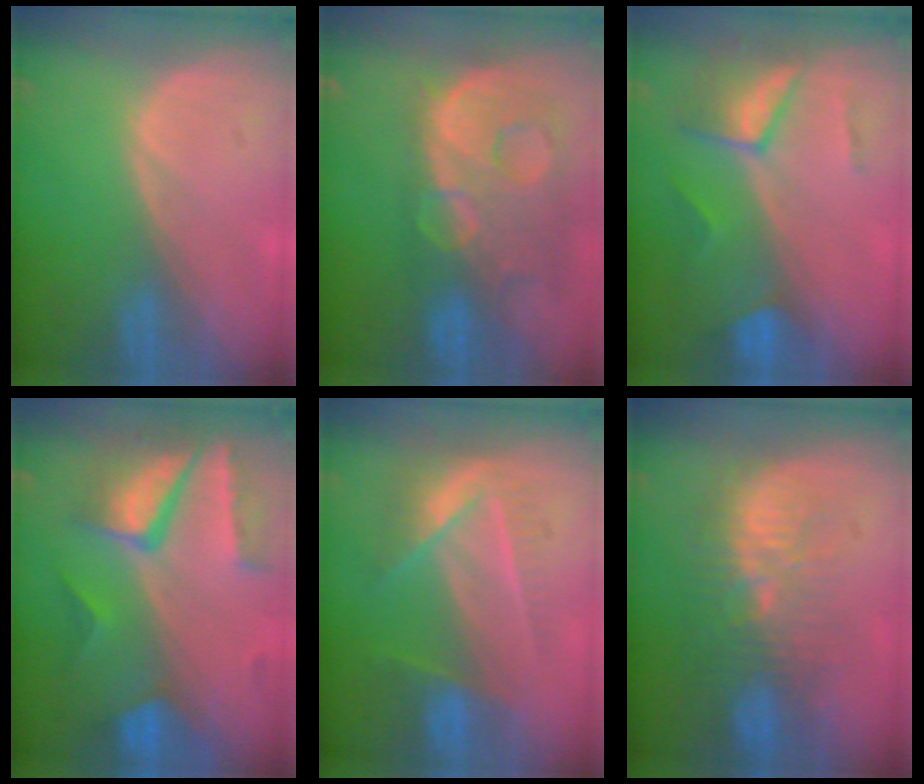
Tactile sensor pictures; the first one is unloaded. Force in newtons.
{"total": 13.7, "press": 11.1, "slide": 8.0}
{"total": 7.3, "press": 6.5, "slide": 3.3}
{"total": 10.1, "press": 8.5, "slide": 5.5}
{"total": 7.3, "press": 6.5, "slide": 3.2}
{"total": 9.8, "press": 9.0, "slide": 3.8}